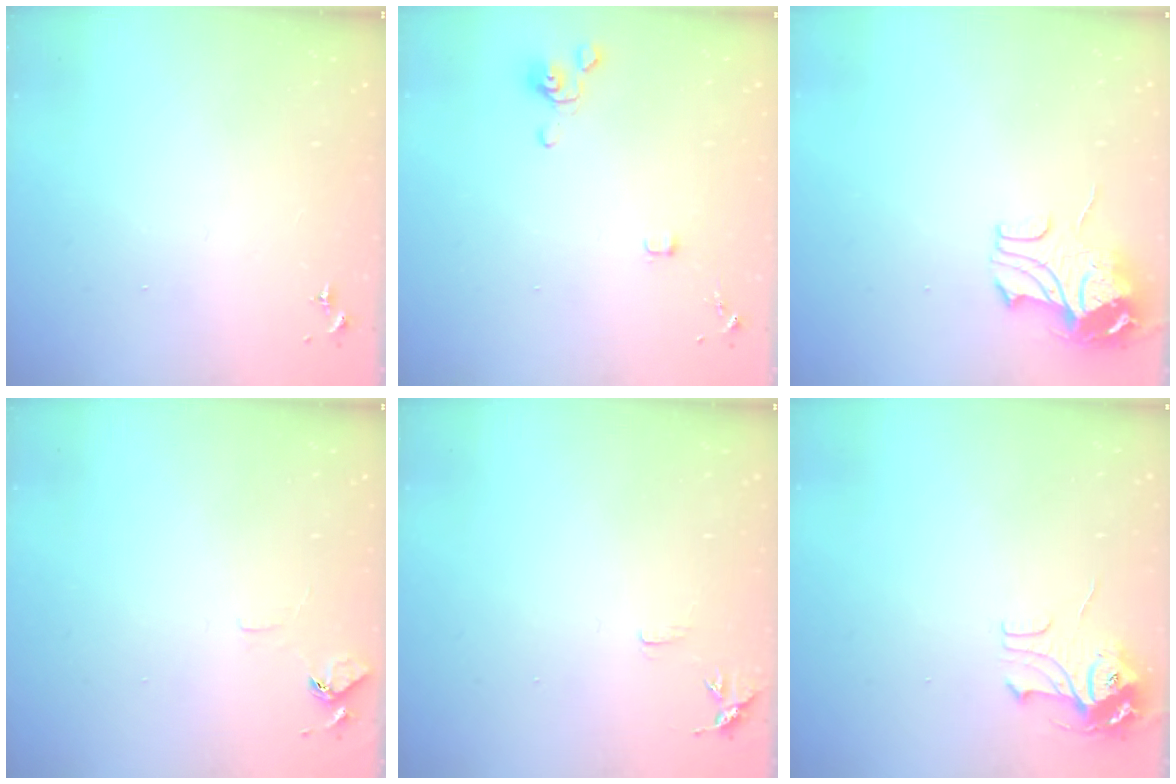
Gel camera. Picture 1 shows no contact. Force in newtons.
{"total": 3.5, "press": 3.4, "slide": 0.9}
{"total": 9.8, "press": 9.7, "slide": 1.4}
{"total": 6.7, "press": 6.6, "slide": 0.8}
{"total": 6.4, "press": 6.4, "slide": 0.5}
{"total": 8.0, "press": 8.0, "slide": 0.4}